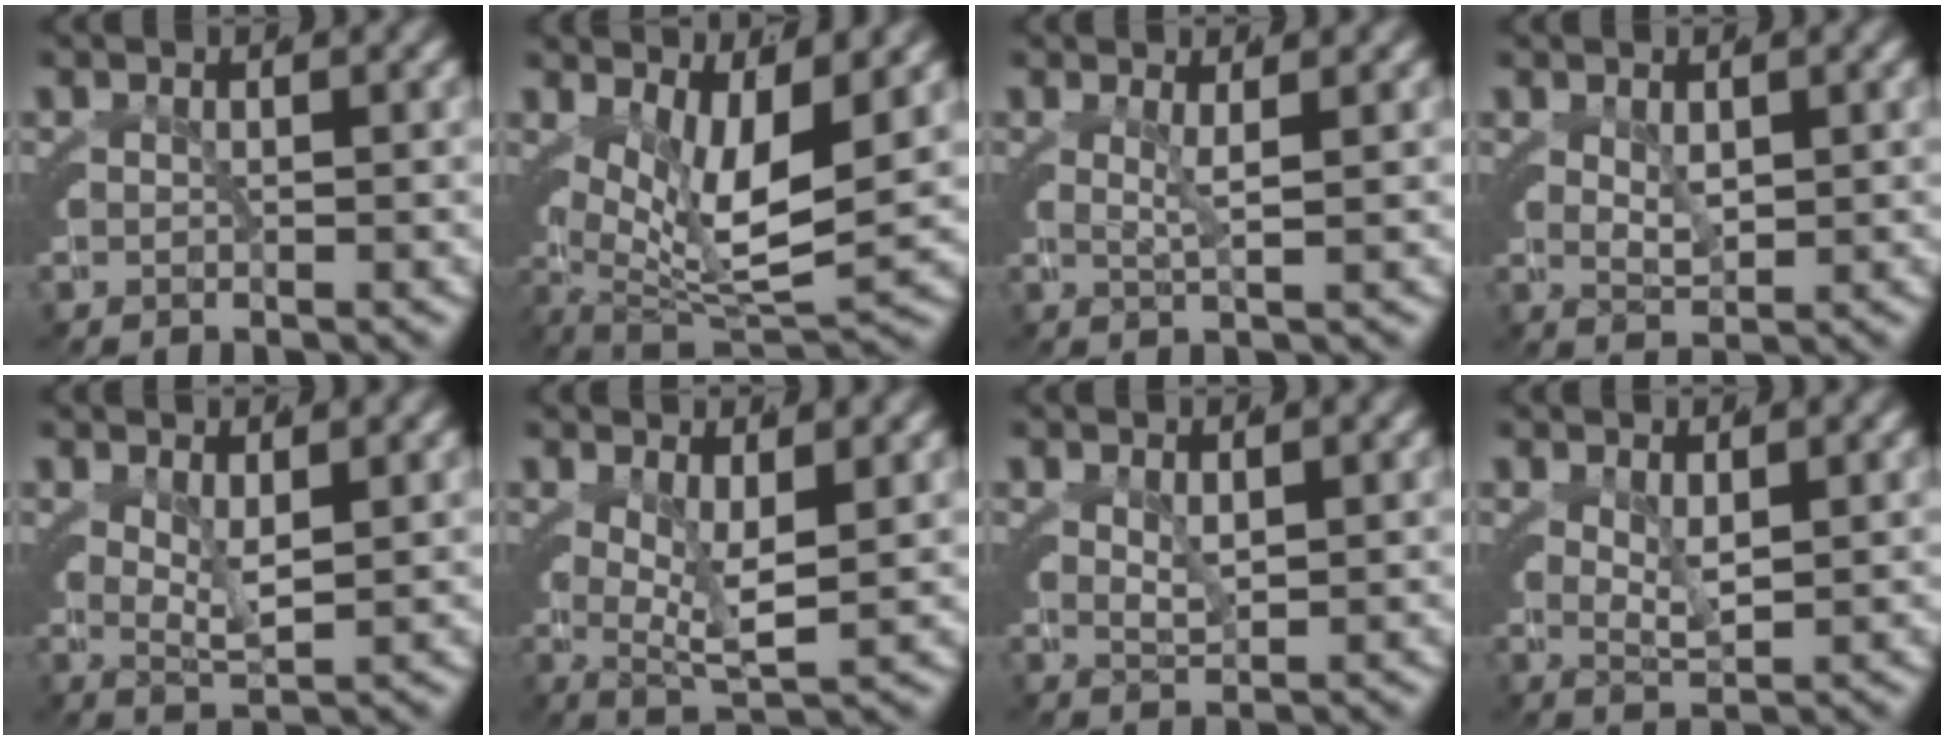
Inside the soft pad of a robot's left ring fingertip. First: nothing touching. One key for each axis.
{"total": 9.5, "fx": 1.4, "fy": 4.7, "fz": 8.2, "tx": -0.138, "ty": -0.027, "tz": 0.038}
{"total": 2.1, "fx": 1.0, "fy": -0.9, "fz": 1.6, "tx": -0.026, "ty": -0.008, "tz": 0.022}
{"total": 1.8, "fx": 1.0, "fy": 0.1, "fz": 1.6, "tx": -0.027, "ty": -0.015, "tz": 0.030}
{"total": 3.0, "fx": 1.5, "fy": 0.1, "fz": 2.6, "tx": -0.043, "ty": -0.013, "tz": 0.037}
{"total": 4.6, "fx": 1.2, "fy": 1.0, "fz": 4.3, "tx": -0.061, "ty": -0.014, "tz": 0.029}
{"total": 1.7, "fx": 1.1, "fy": -0.4, "fz": 1.2, "tx": -0.021, "ty": -0.013, "tz": 0.031}
{"total": 2.5, "fx": 1.3, "fy": 0.0, "fz": 2.1, "tx": -0.037, "ty": -0.014, "tz": 0.035}